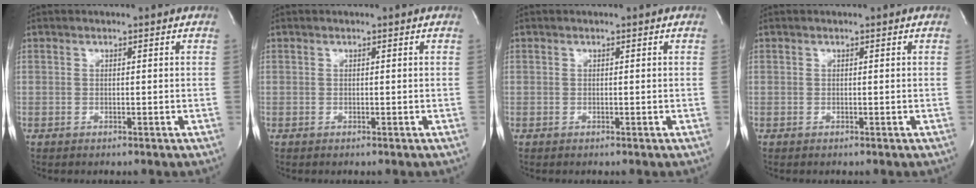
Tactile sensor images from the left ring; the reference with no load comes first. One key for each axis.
{"total": 0.0}
{"total": 0.0}
{"total": 0.0}